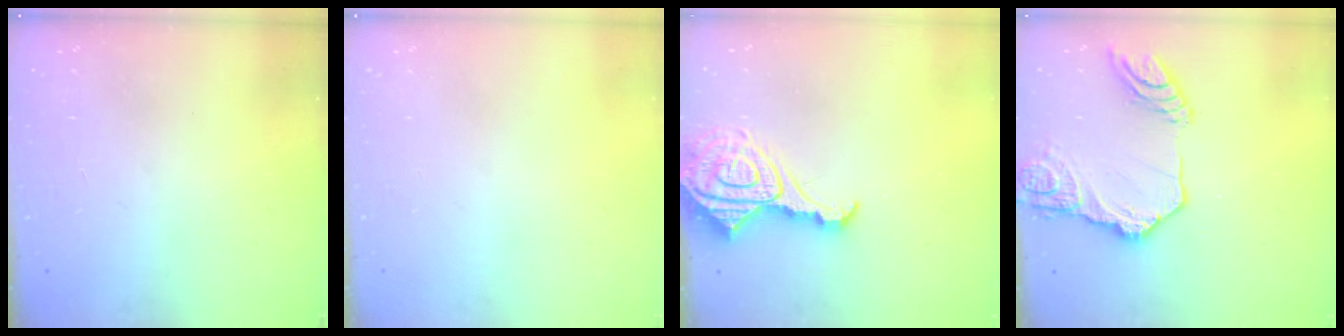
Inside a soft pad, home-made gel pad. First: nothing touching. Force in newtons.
{"total": 0.0}
{"total": 15.8, "press": 15.7, "slide": 1.5}
{"total": 16.4, "press": 16.3, "slide": 1.7}